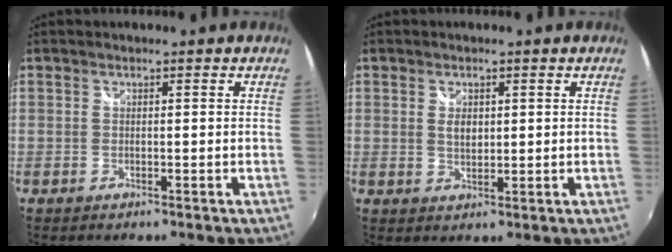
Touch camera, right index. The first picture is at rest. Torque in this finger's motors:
{"motor_torque": [0.13, 0.07, 0.20, 0.04]}